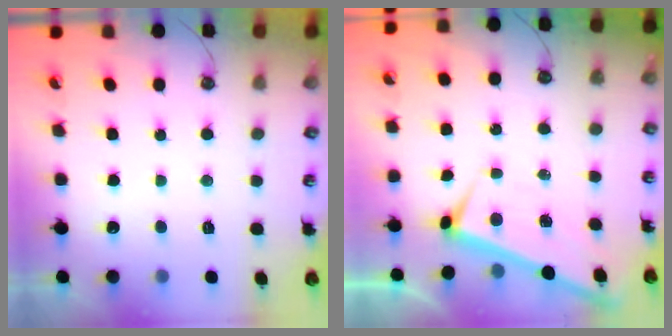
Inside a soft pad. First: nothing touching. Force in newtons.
{"total": 1.7, "press": 1.7, "slide": 0.1}